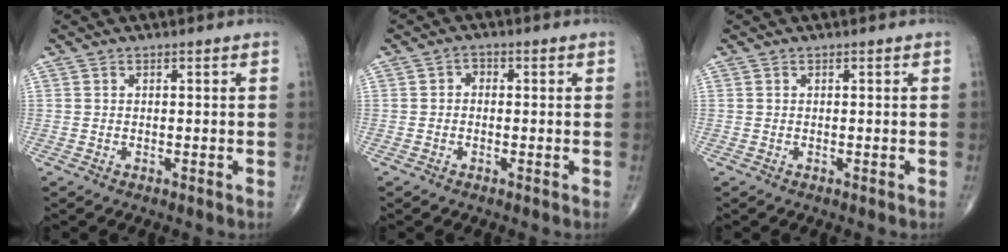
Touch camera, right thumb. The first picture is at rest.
{"total": 1.6, "force": [-0.1, 1.3, 0.9], "torque": [-0.002, 0.006, -0.010]}
{"total": 0.0}